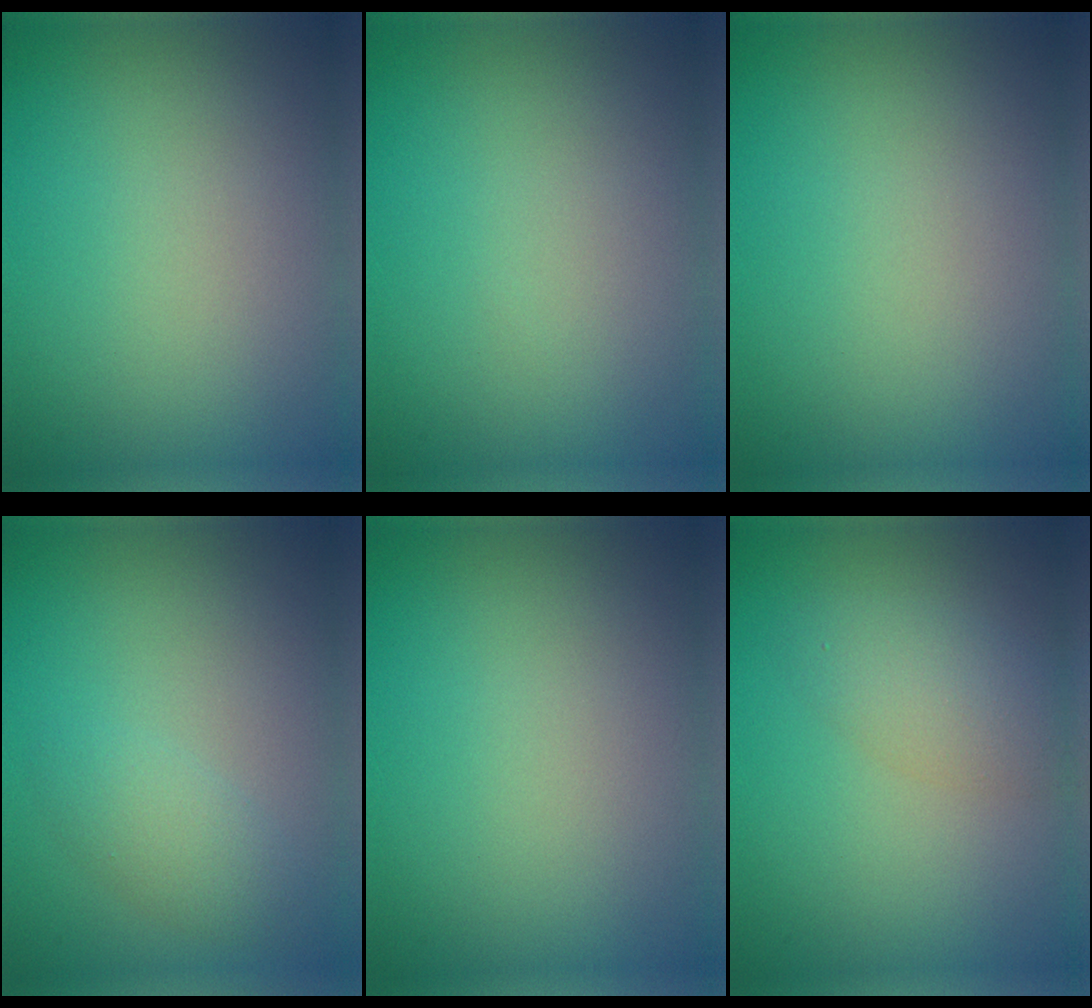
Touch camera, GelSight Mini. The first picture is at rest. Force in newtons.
{"total": 0.0}
{"total": 0.0}
{"total": 2.0, "press": 2.0, "slide": 0.2}
{"total": 0.0}
{"total": 3.0, "press": 3.0, "slide": 0.2}